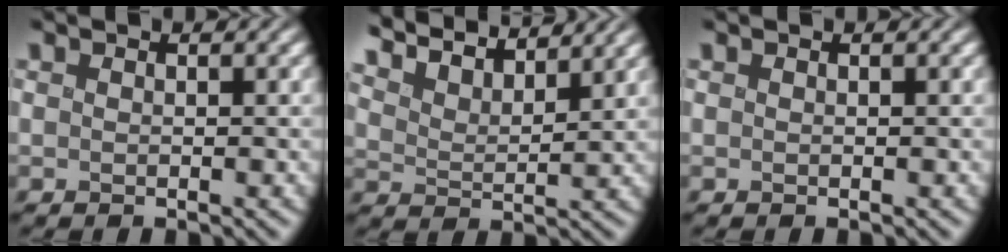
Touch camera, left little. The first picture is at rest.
{"total": 8.8, "force": [7.4, 2.5, 3.9], "torque": [-0.091, 0.015, 0.106]}
{"total": 0.0}